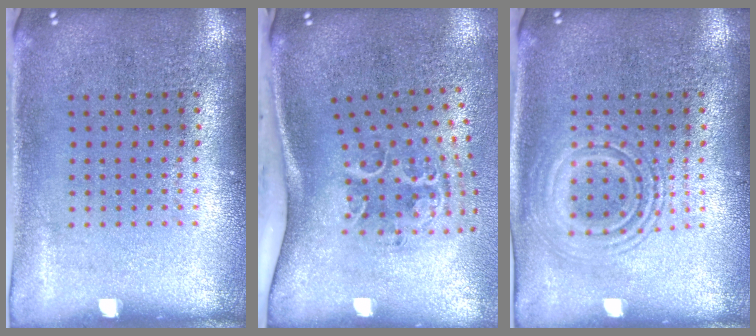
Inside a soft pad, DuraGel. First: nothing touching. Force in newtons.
{"total": 2.2, "press": 1.4, "slide": 1.8}
{"total": 2.5, "press": 2.4, "slide": 0.4}